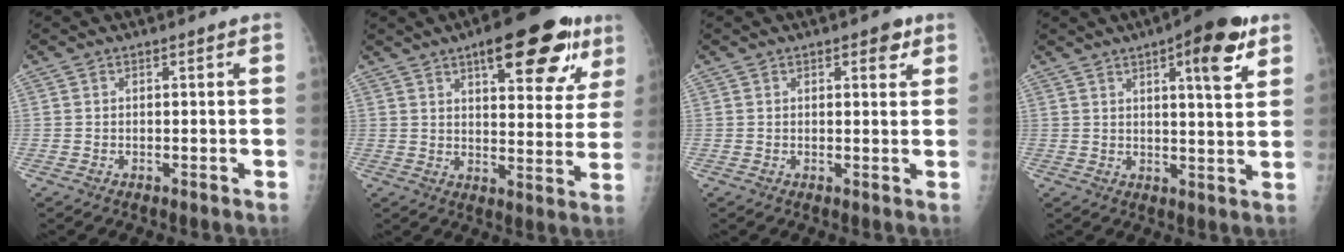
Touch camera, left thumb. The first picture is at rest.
{"total": 18.8, "force": [10.1, 6.9, 14.3], "torque": [-0.159, -0.026, 0.138]}
{"total": 3.1, "force": [1.7, 1.4, 2.1], "torque": [-0.013, -0.005, 0.019]}
{"total": 11.2, "force": [5.8, 2.9, 9.1], "torque": [-0.108, -0.022, 0.073]}